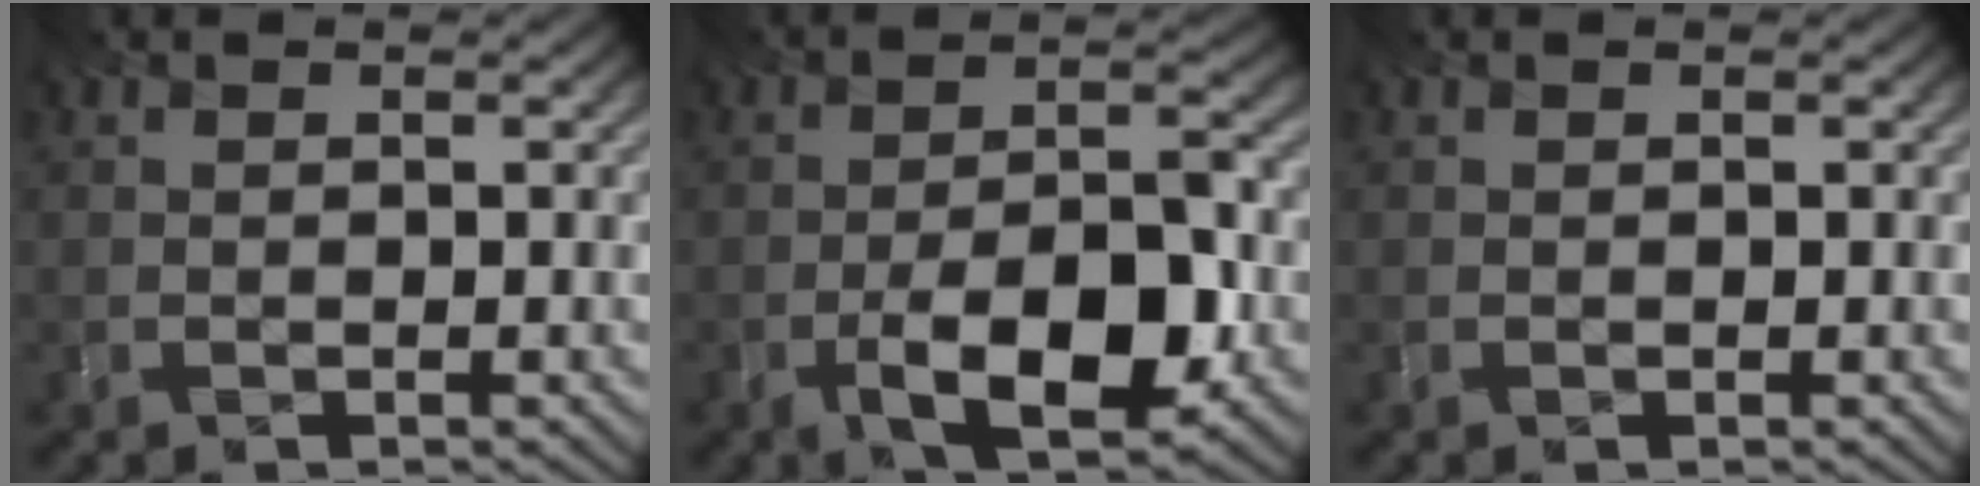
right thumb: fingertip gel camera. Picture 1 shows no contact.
{"total": 9.7, "force": [-4.4, 3.9, 7.7], "torque": [-0.120, -0.001, -0.079]}
{"total": 0.0}